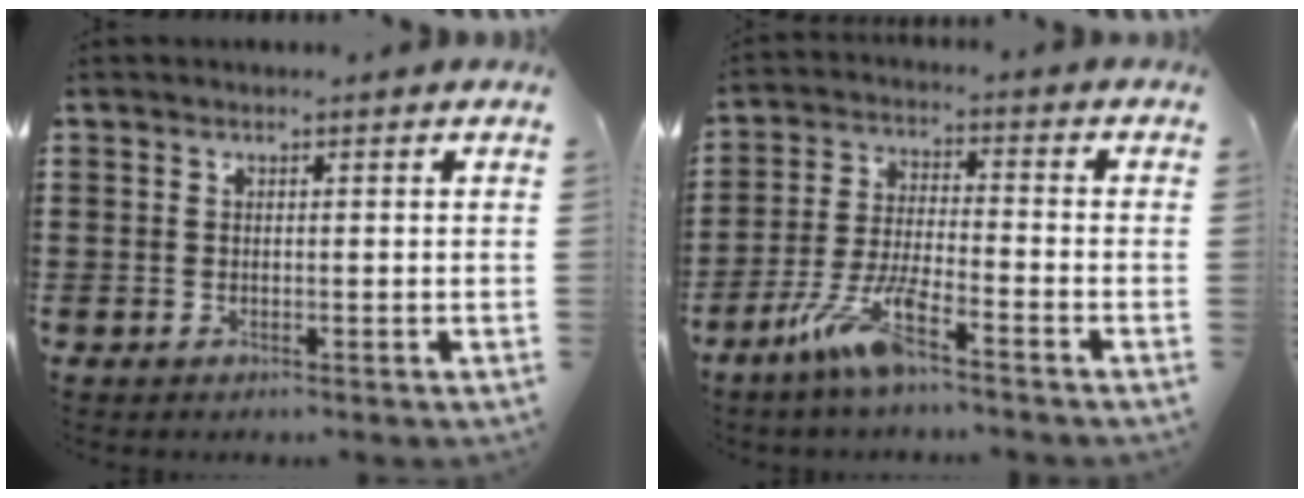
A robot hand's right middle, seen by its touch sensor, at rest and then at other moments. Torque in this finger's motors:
{"motor_torque": [2.14, 0.00, 0.59, 0.21]}